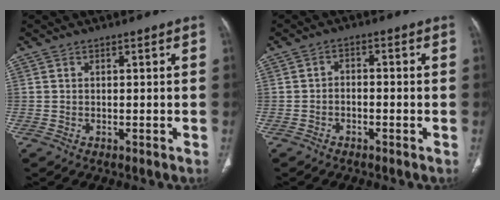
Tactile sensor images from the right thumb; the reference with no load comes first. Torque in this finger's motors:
{"motor_torque": [-0.09, 0.12, -0.16, 0.06, 0.07]}